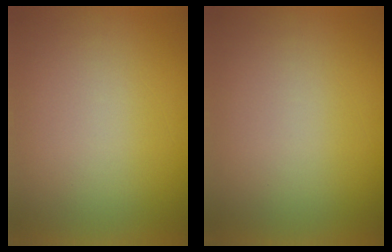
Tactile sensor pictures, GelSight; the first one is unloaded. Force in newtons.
{"total": 0.0}